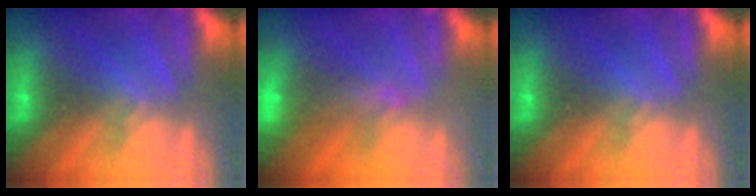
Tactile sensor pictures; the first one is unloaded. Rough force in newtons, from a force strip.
{"total": 8.8}
{"total": 0.0}